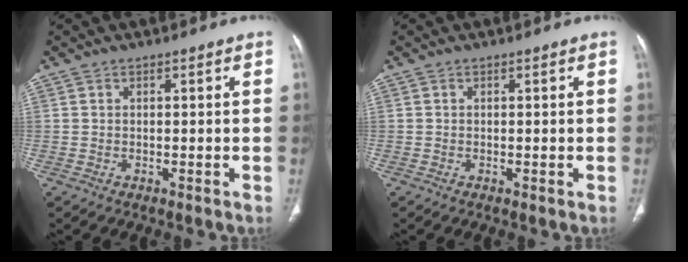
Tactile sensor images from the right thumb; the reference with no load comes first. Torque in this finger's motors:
{"motor_torque": [2.62, 2.39, 0.15, -0.02, -0.02]}